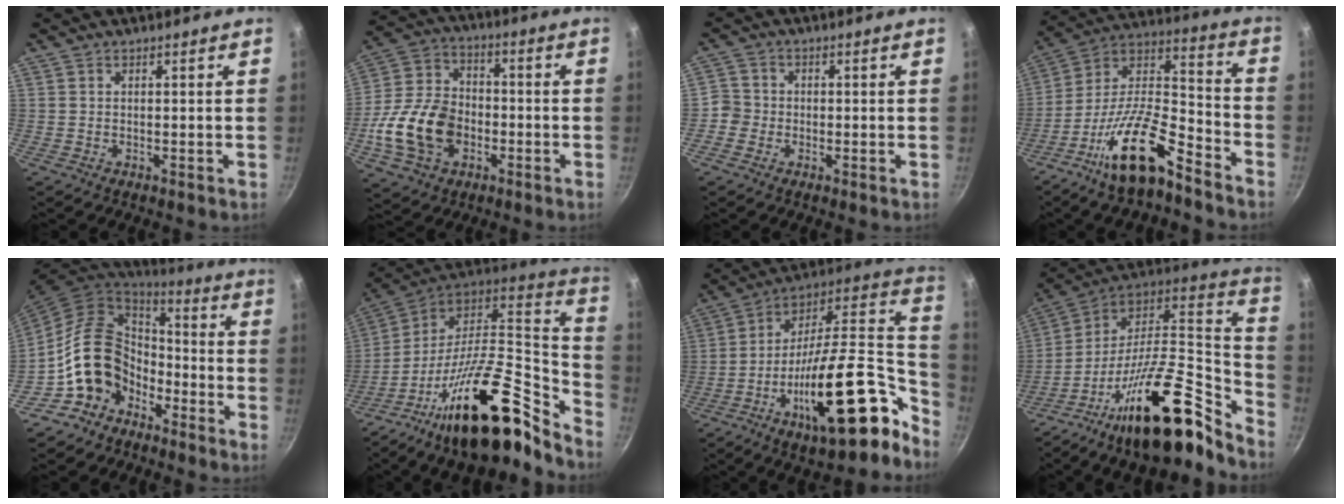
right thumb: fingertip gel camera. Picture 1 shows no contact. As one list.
[{"total": 16.9, "force": [-4.6, 12.1, 10.9], "torque": [-0.194, 0.030, -0.089]}, {"total": 3.7, "force": [-1.3, 3.4, 0.7], "torque": [0.009, 0.013, -0.035]}, {"total": 18.9, "force": [-11.8, 6.4, 13.4], "torque": [-0.221, 0.086, -0.225]}, {"total": 16.3, "force": [-7.0, 12.5, 7.9], "torque": [-0.099, 0.072, -0.134]}, {"total": 29.7, "force": [-18.1, 10.8, 20.9], "torque": [-0.246, 0.094, -0.317]}, {"total": 27.5, "force": [-11.4, 10.3, 22.9], "torque": [-0.301, 0.065, -0.192]}, {"total": 29.0, "force": [-18.4, 9.9, 20.2], "torque": [-0.235, 0.095, -0.322]}]